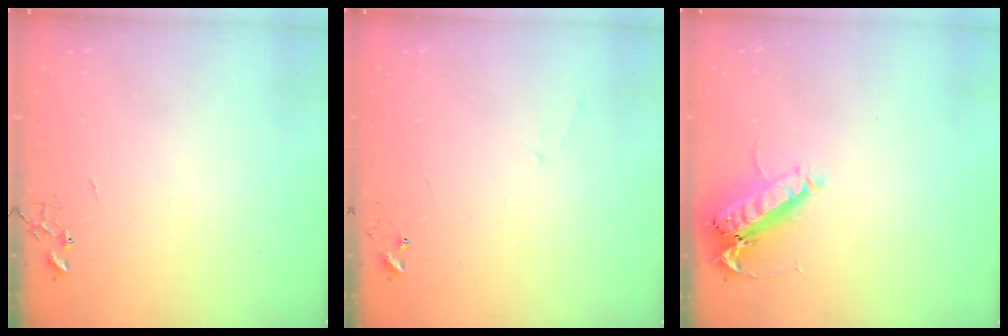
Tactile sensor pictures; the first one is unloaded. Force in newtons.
{"total": 5.4, "press": 5.4, "slide": 0.4}
{"total": 14.4, "press": 14.2, "slide": 2.0}